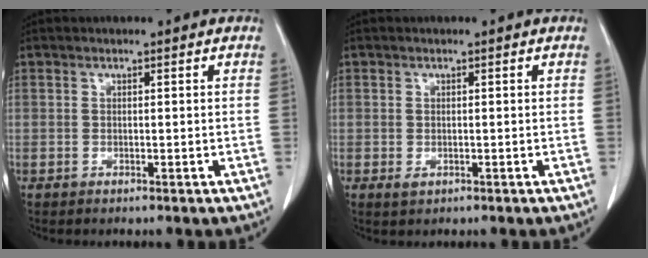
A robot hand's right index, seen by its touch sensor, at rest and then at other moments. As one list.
[{"total": 1.0, "force": [-0.2, 0.8, 0.6], "torque": [-0.005, 0.000, 0.004]}]